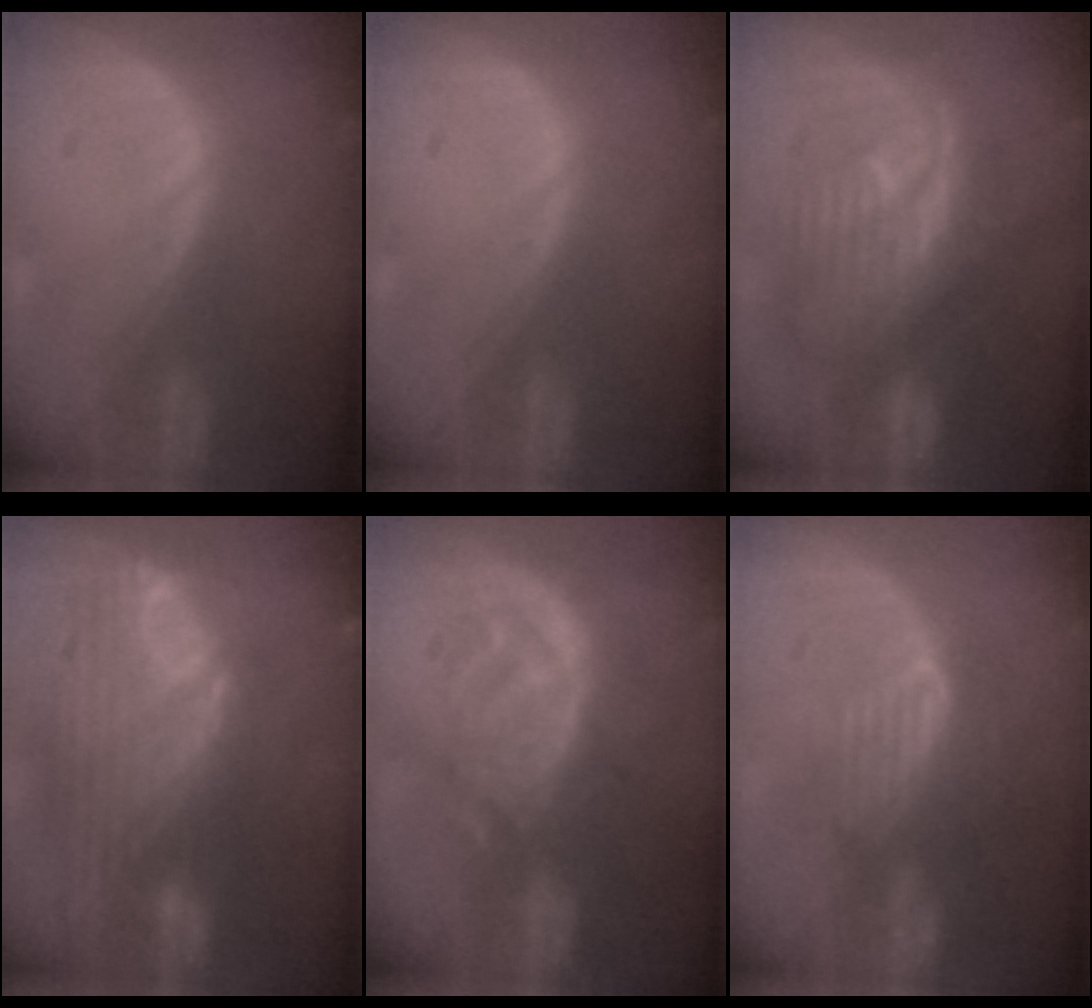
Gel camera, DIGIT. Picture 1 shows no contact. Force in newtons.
{"total": 0.0}
{"total": 11.1, "press": 11.1, "slide": 1.1}
{"total": 12.2, "press": 10.3, "slide": 6.5}
{"total": 9.2, "press": 8.6, "slide": 3.2}
{"total": 7.9, "press": 7.3, "slide": 3.1}